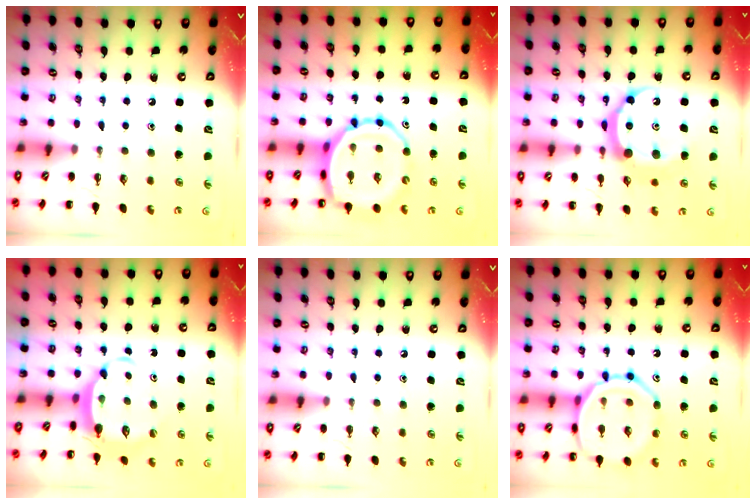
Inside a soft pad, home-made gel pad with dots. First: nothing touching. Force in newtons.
{"total": 13.5, "press": 13.0, "slide": 3.5}
{"total": 13.7, "press": 13.7, "slide": 0.9}
{"total": 5.7, "press": 5.6, "slide": 1.3}
{"total": 0.0}
{"total": 15.3, "press": 15.2, "slide": 1.1}